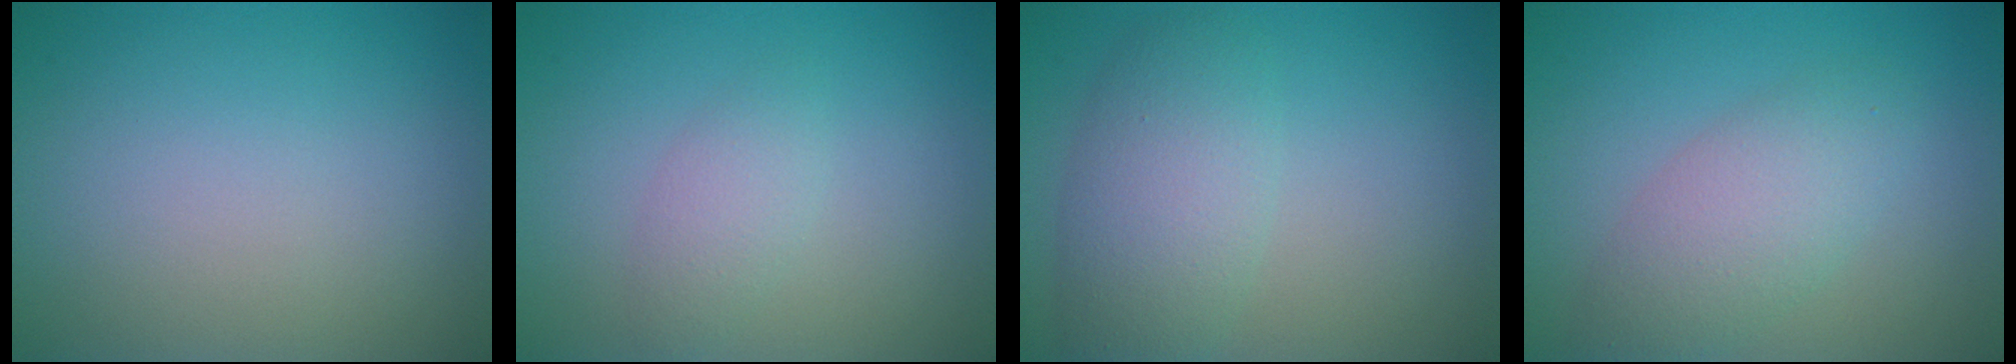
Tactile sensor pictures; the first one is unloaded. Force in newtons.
{"total": 1.7, "press": 1.7, "slide": 0.1}
{"total": 4.5, "press": 4.5, "slide": 0.1}
{"total": 3.9, "press": 3.9, "slide": 0.3}